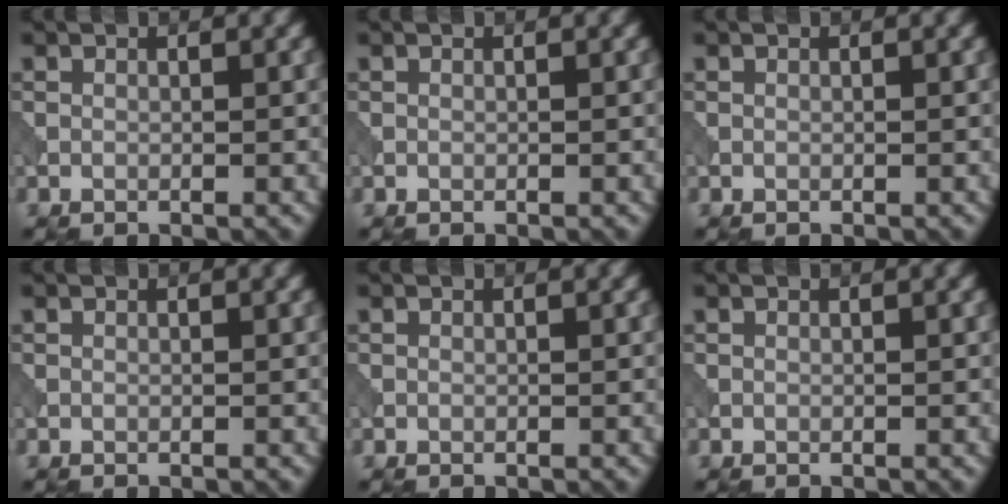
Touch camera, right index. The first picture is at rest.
{"total": 0.0}
{"total": 0.0}
{"total": 0.0}
{"total": 0.0}
{"total": 0.0}